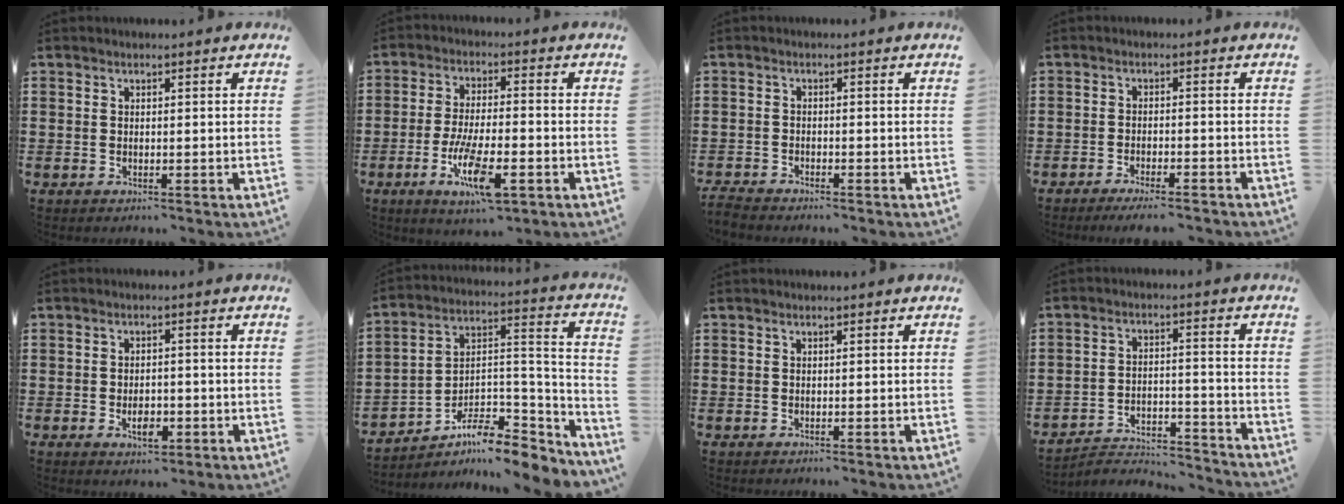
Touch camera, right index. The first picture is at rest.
{"total": 10.1, "force": [-4.2, 2.8, 8.7], "torque": [-0.175, -0.007, -0.073]}
{"total": 2.0, "force": [-2.0, 0.0, 0.0], "torque": [-0.004, 0.000, -0.043]}
{"total": 2.4, "force": [-2.2, -0.1, 0.9], "torque": [-0.016, 0.000, -0.042]}
{"total": 3.6, "force": [-1.4, 1.7, 2.9], "torque": [-0.041, 0.000, -0.026]}
{"total": 8.7, "force": [-6.8, 3.0, 4.5], "torque": [-0.076, 0.010, -0.131]}
{"total": 0.0}
{"total": 3.8, "force": [-3.7, 0.6, 1.0], "torque": [-0.022, 0.006, -0.078]}